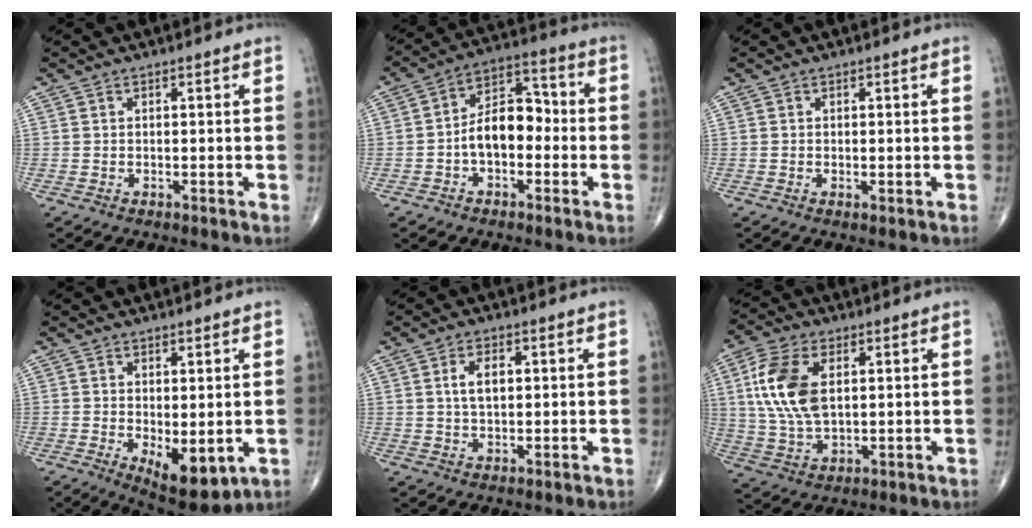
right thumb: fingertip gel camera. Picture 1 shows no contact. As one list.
[{"total": 10.0, "force": [-1.9, 6.2, 7.6], "torque": [-0.105, 0.041, -0.045]}, {"total": 0.6, "force": [-0.1, 0.3, 0.6], "torque": [-0.014, -0.004, -0.002]}, {"total": 7.8, "force": [-1.4, 3.5, 6.9], "torque": [-0.094, -0.020, -0.008]}, {"total": 4.6, "force": [1.0, 2.5, 3.7], "torque": [-0.067, 0.000, 0.018]}, {"total": 12.7, "force": [2.9, 7.1, 10.2], "torque": [-0.214, -0.003, 0.058]}]